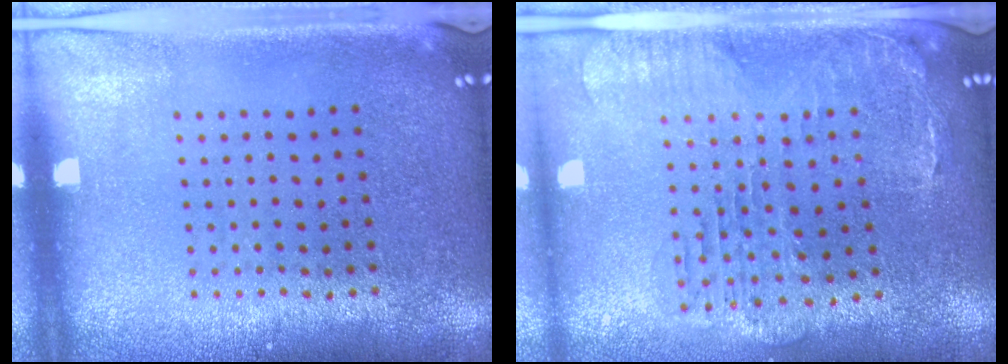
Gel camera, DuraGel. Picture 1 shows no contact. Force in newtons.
{"total": 1.4, "press": 1.4, "slide": 0.4}